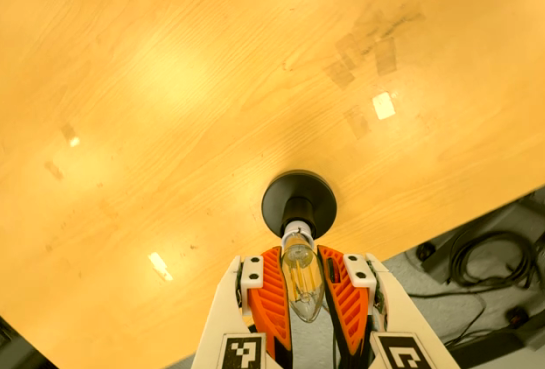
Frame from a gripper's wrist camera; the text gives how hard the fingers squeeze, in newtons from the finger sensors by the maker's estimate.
{"total": 19.5, "left": 20.0, "right": 19.0}